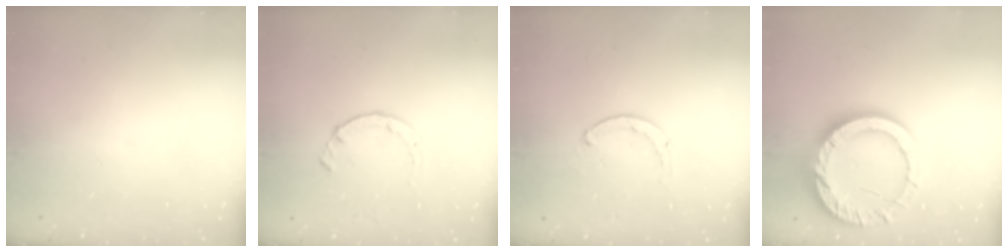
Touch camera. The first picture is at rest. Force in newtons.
{"total": 2.8, "press": 2.8, "slide": 0.4}
{"total": 1.8, "press": 1.7, "slide": 0.5}
{"total": 16.0, "press": 15.9, "slide": 1.4}